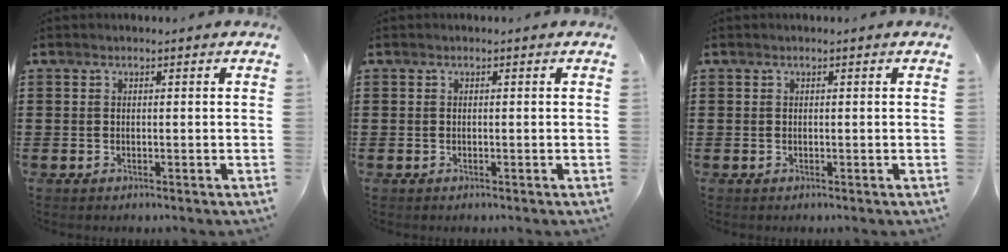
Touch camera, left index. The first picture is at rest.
{"total": 0.0}
{"total": 0.0}